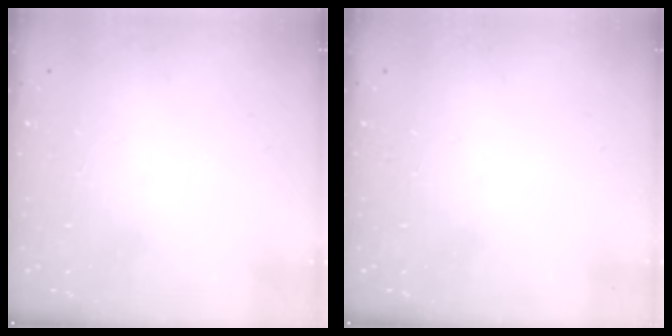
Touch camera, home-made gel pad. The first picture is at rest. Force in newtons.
{"total": 0.0}